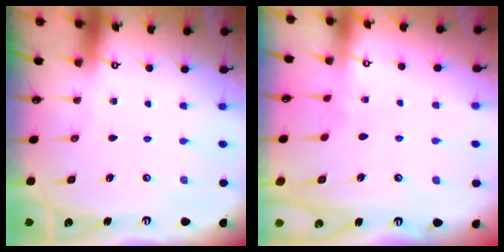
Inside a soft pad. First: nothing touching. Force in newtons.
{"total": 4.1, "press": 4.1, "slide": 0.1}